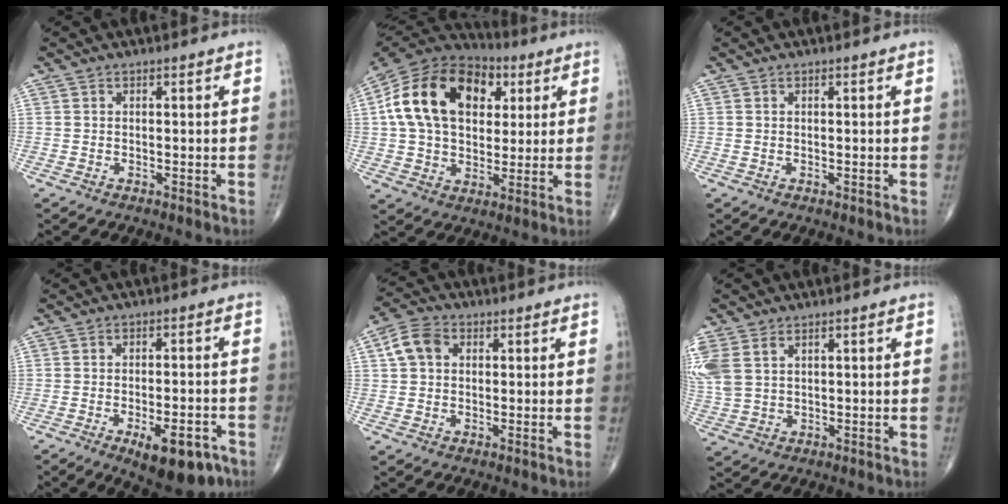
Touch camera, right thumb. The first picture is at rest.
{"total": 22.5, "force": [5.7, 15.1, 15.7], "torque": [-0.267, 0.016, 0.090]}
{"total": 0.0}
{"total": 11.1, "force": [-5.9, 4.4, 8.3], "torque": [-0.101, 0.017, -0.076]}
{"total": 5.7, "force": [1.1, 4.5, 3.3], "torque": [-0.055, 0.012, 0.014]}
{"total": 9.6, "force": [3.7, 6.4, 6.1], "torque": [-0.170, 0.003, 0.087]}